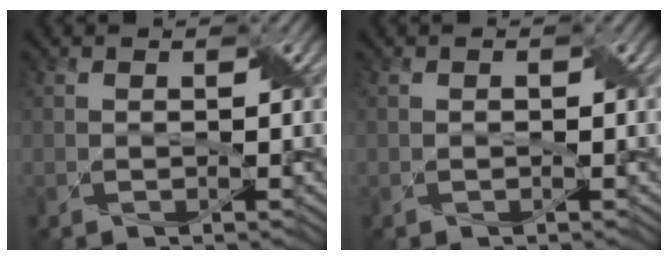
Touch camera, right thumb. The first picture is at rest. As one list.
[{"total": 0.5, "force": [-0.2, 0.4, 0.3], "torque": [-0.003, 0.001, -0.002]}]